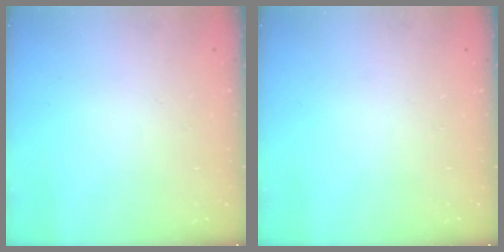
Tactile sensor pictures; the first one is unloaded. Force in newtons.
{"total": 0.0}